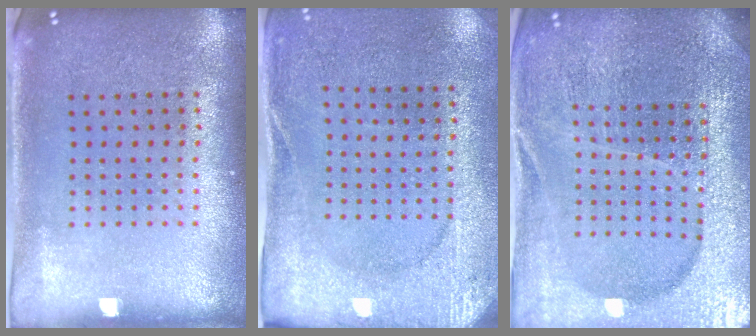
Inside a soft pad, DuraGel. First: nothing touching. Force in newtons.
{"total": 2.6, "press": 2.4, "slide": 0.9}
{"total": 5.3, "press": 4.8, "slide": 2.2}